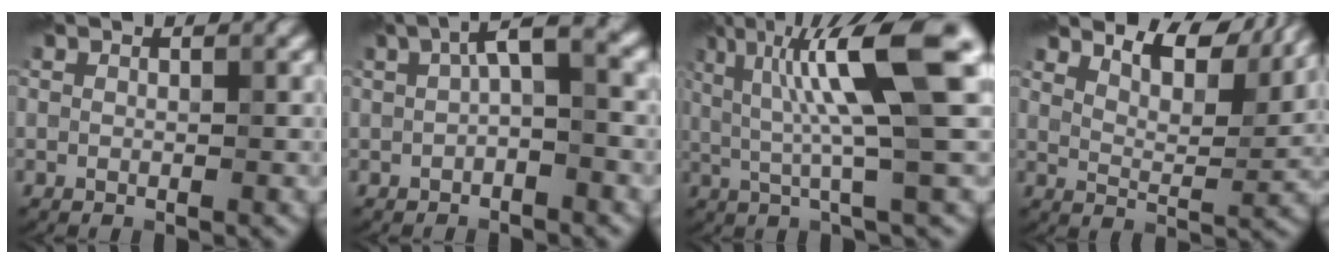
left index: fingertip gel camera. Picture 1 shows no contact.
{"total": 3.6, "force": [0.8, 0.9, 3.4], "torque": [-0.053, 0.017, 0.004]}
{"total": 10.0, "force": [2.6, 1.6, 9.6], "torque": [-0.154, 0.007, 0.044]}
{"total": 7.6, "force": [6.8, 1.7, 3.0], "torque": [-0.056, 0.006, 0.091]}